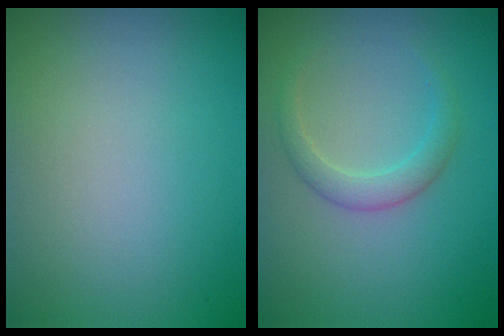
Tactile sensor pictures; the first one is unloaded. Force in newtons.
{"total": 2.0, "press": 2.0, "slide": 0.1}